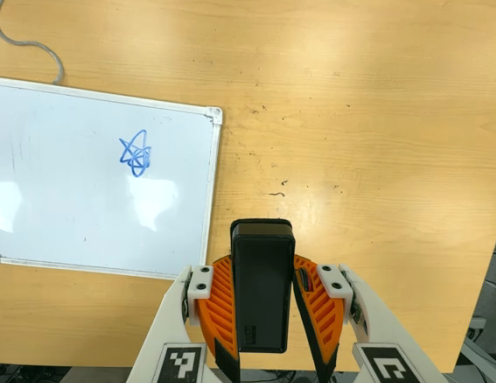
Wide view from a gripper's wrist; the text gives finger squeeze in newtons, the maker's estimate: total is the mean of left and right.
{"total": 6.3, "left": 4.9, "right": 7.8}